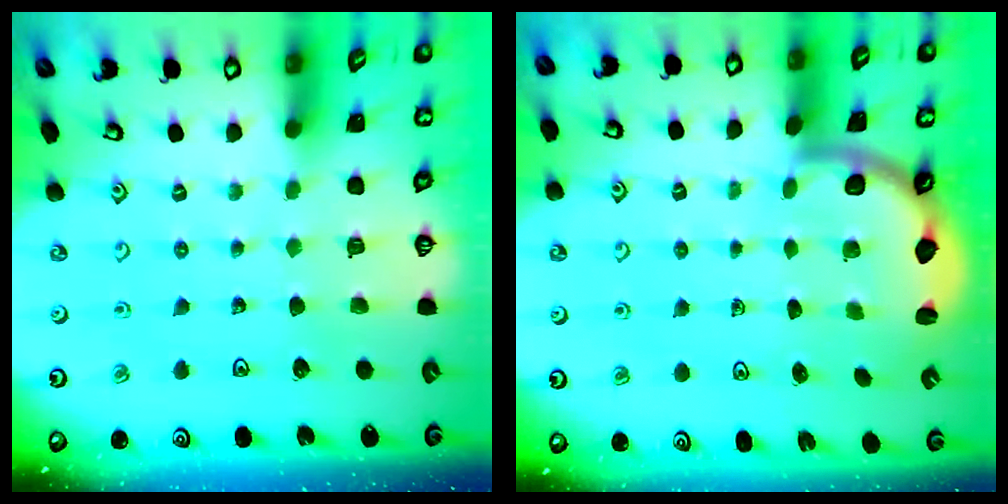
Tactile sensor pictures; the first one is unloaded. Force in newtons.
{"total": 2.6, "press": 2.5, "slide": 0.7}